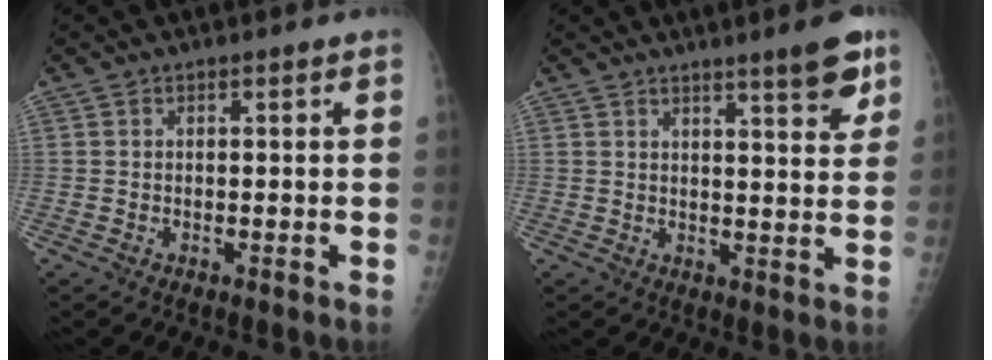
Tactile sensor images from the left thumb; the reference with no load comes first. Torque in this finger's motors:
{"motor_torque": [0.05, 0.16, -0.03, -0.11, 0.09]}